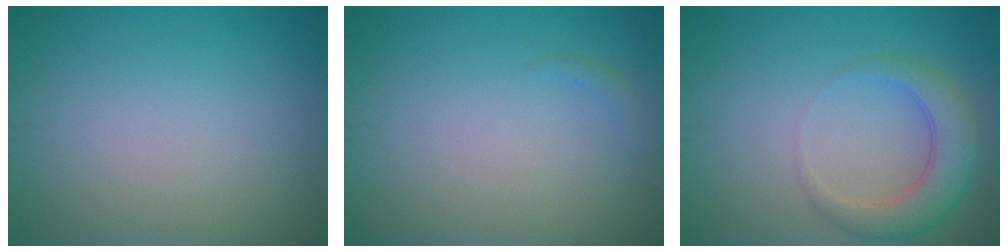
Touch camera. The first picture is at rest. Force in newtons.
{"total": 0.5, "press": 0.5, "slide": 0.1}
{"total": 4.2, "press": 4.2, "slide": 0.5}